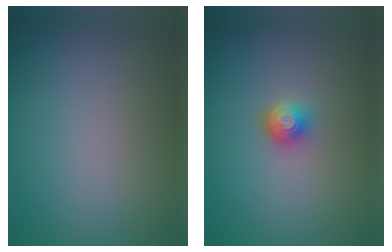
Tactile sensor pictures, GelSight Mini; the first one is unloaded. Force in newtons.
{"total": 2.0, "press": 1.4, "slide": 1.4}